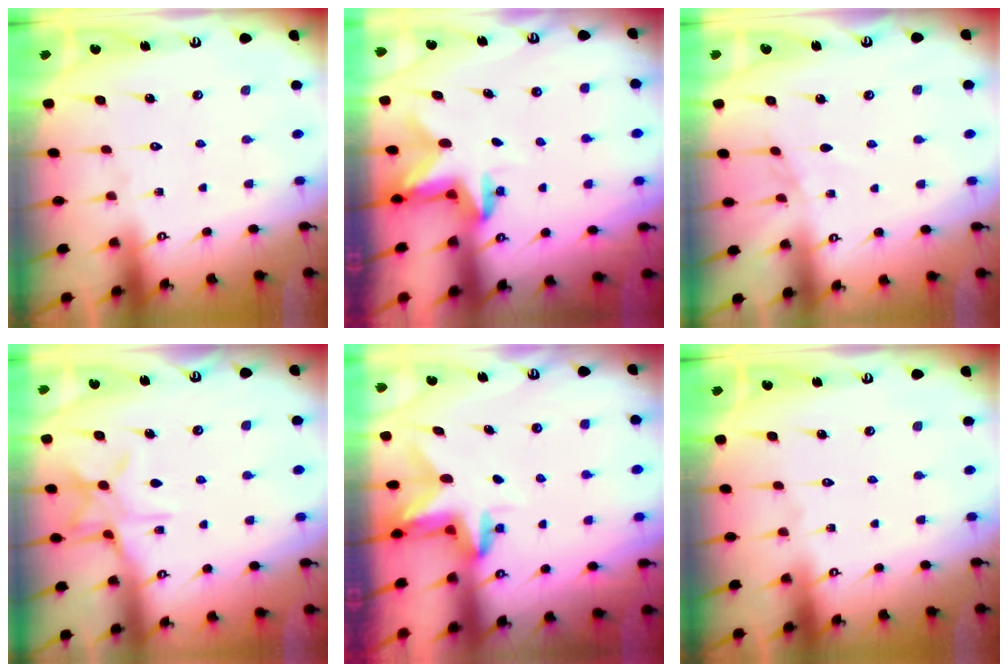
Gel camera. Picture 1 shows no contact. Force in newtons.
{"total": 2.9, "press": 2.8, "slide": 0.6}
{"total": 3.6, "press": 3.6, "slide": 0.4}
{"total": 10.2, "press": 10.2, "slide": 0.9}
{"total": 3.3, "press": 3.3, "slide": 0.3}
{"total": 0.0}